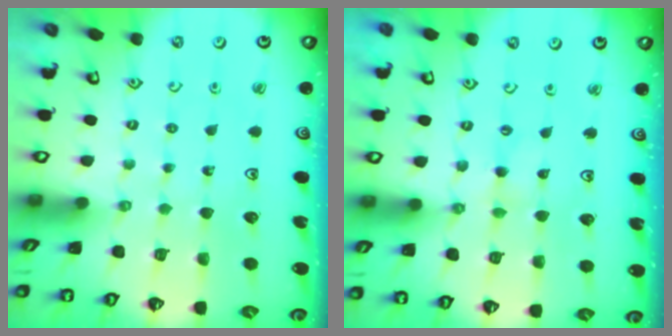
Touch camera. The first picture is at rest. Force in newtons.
{"total": 1.5, "press": 1.5, "slide": 0.3}